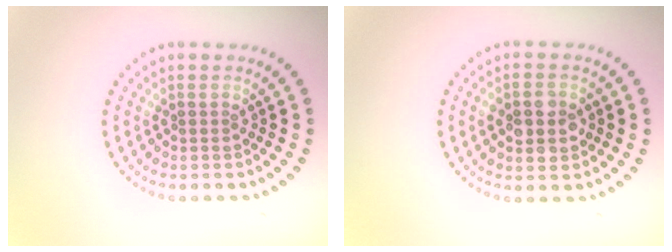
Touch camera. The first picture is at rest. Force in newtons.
{"total": 4.0, "press": 4.0, "slide": 0.1}